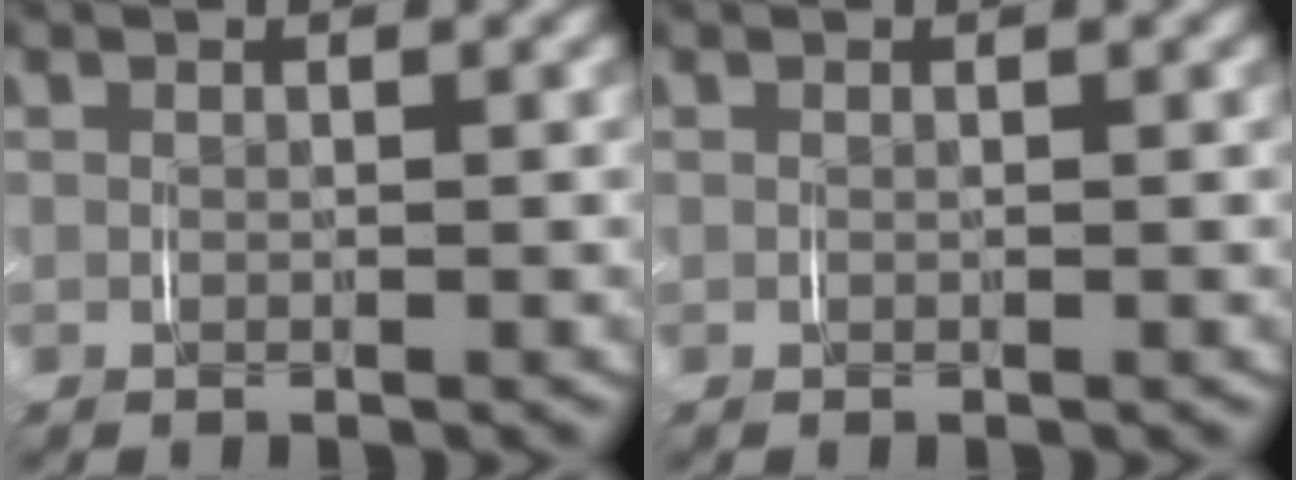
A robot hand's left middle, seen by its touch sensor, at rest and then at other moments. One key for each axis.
{"total": 0.0}